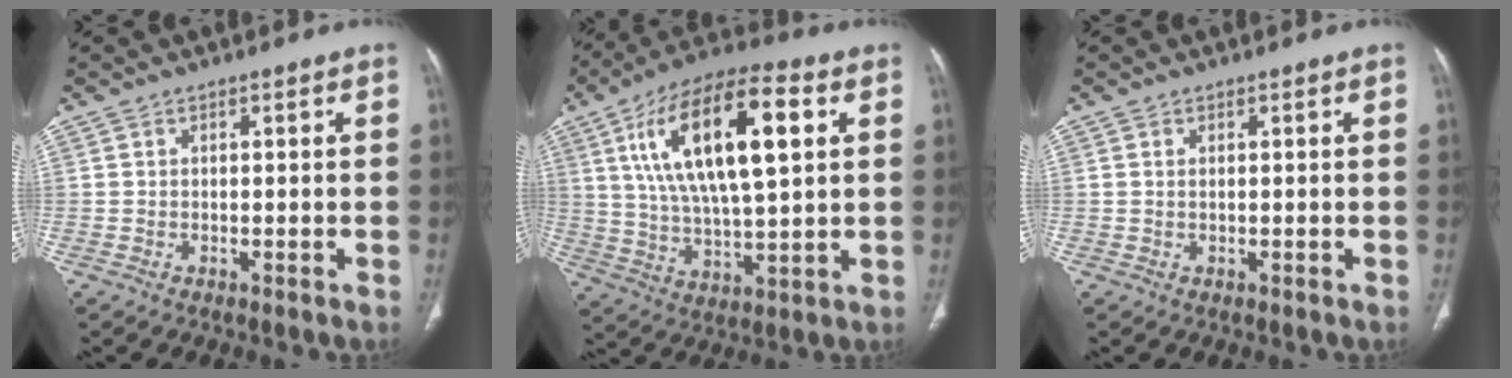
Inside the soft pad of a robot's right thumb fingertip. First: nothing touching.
{"total": 22.1, "force": [6.5, 8.3, 19.4], "torque": [-0.340, 0.001, 0.110]}
{"total": 0.5, "force": [0.2, 0.2, 0.4], "torque": [-0.014, 0.004, 0.006]}